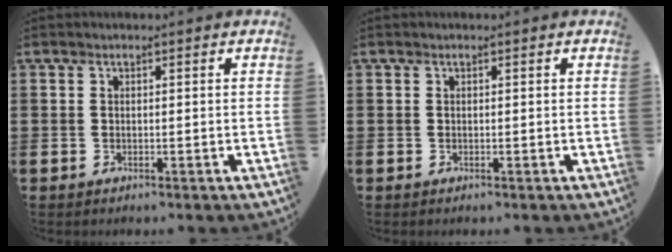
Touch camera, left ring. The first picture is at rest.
{"total": 0.0}